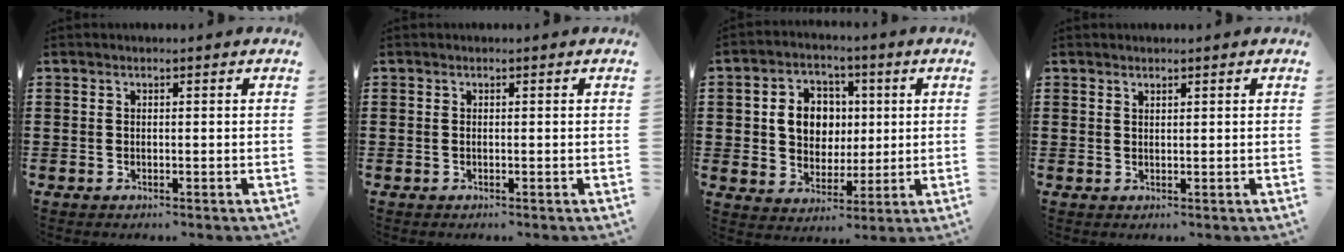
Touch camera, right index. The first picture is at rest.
{"total": 0.0}
{"total": 7.5, "force": [1.0, 6.5, 3.6], "torque": [-0.080, 0.016, 0.013]}
{"total": 0.8, "force": [0.7, 0.3, 0.1], "torque": [-0.003, 0.001, 0.014]}